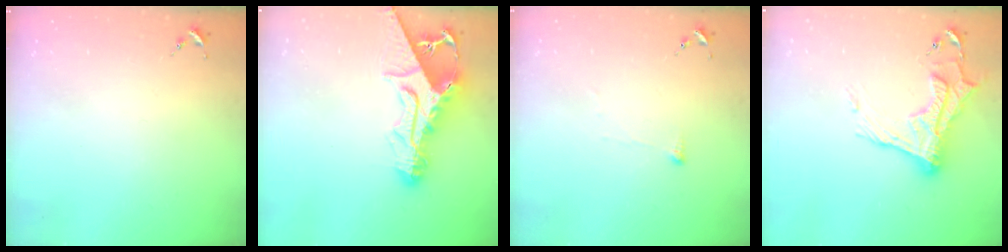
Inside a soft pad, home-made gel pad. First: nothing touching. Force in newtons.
{"total": 17.6, "press": 17.5, "slide": 1.7}
{"total": 2.9, "press": 2.9, "slide": 0.4}
{"total": 17.8, "press": 17.7, "slide": 1.6}